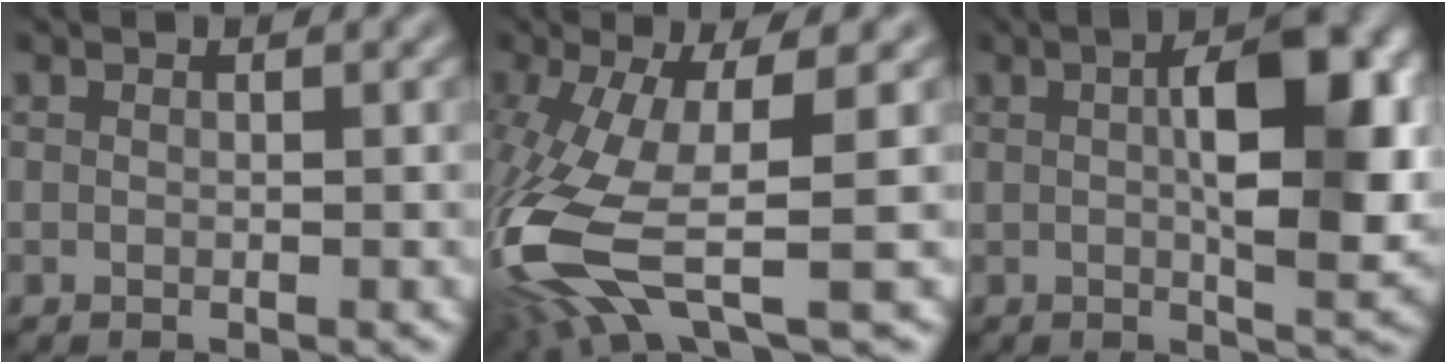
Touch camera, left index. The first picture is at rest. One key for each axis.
{"total": 12.3, "fx": -3.1, "fy": 3.8, "fz": 11.2, "tx": -0.269, "ty": -0.023, "tz": -0.046}
{"total": 8.8, "fx": 1.3, "fy": 2.6, "fz": 8.3, "tx": -0.115, "ty": 0.005, "tz": 0.018}